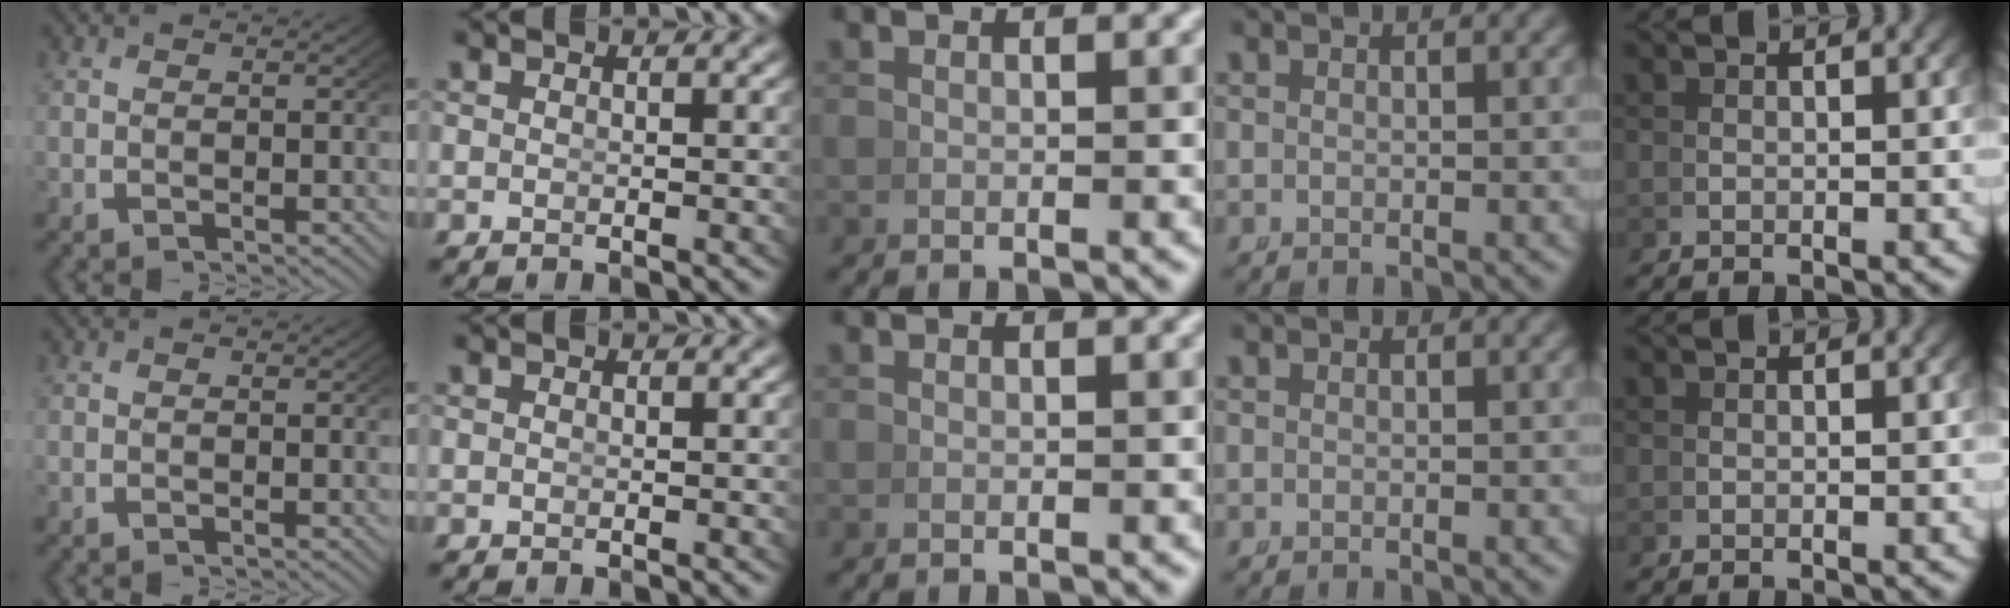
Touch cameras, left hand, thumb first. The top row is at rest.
{}